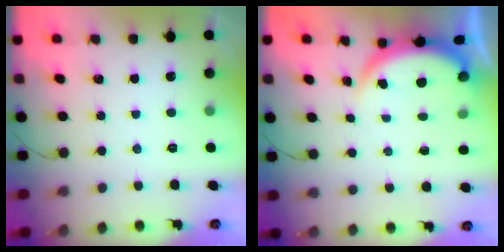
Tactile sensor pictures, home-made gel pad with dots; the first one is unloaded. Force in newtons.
{"total": 3.9, "press": 3.9, "slide": 0.2}